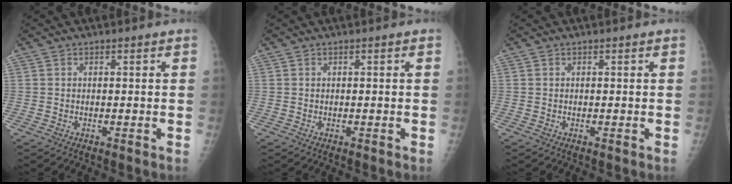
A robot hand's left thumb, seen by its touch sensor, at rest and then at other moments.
{"total": 0.0}
{"total": 0.0}